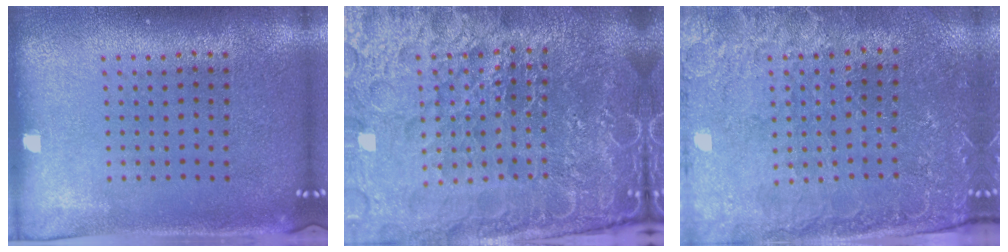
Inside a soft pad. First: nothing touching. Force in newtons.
{"total": 6.8, "press": 6.0, "slide": 3.3}
{"total": 1.0, "press": 0.9, "slide": 0.3}